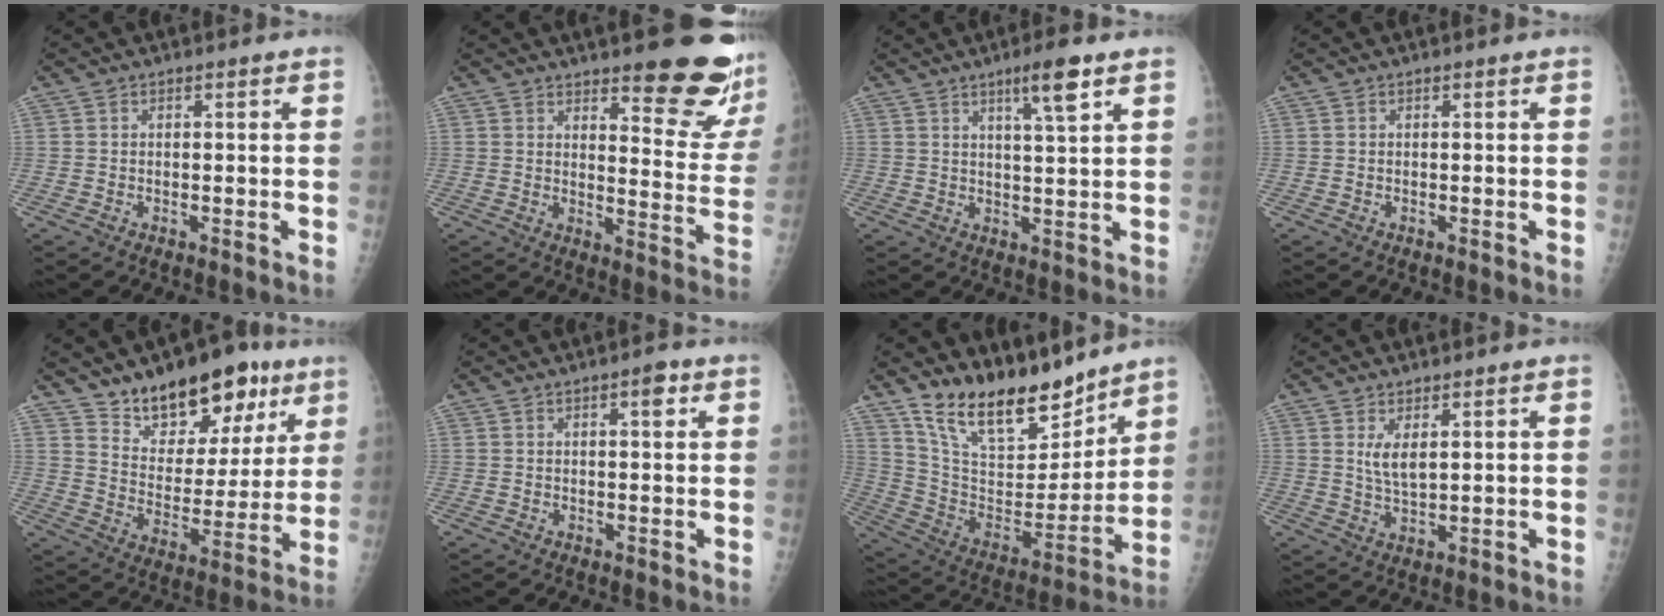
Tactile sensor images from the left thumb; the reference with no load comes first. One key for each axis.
{"total": 16.6, "fx": 12.2, "fy": 4.3, "fz": 10.4, "tx": -0.096, "ty": -0.101, "tz": 0.152}
{"total": 6.3, "fx": 3.8, "fy": 0.5, "fz": 5.1, "tx": -0.083, "ty": -0.019, "tz": 0.063}
{"total": 0.0}
{"total": 18.3, "fx": 12.3, "fy": 9.4, "fz": 9.8, "tx": -0.090, "ty": -0.067, "tz": 0.199}
{"total": 2.5, "fx": 1.2, "fy": 0.8, "fz": 2.0, "tx": -0.024, "ty": -0.001, "tz": 0.015}
{"total": 19.1, "fx": 15.5, "fy": 7.1, "fz": 8.6, "tx": -0.104, "ty": -0.093, "tz": 0.281}
{"total": 4.2, "fx": 1.7, "fy": 1.6, "fz": 3.5, "tx": -0.062, "ty": -0.017, "tz": 0.040}